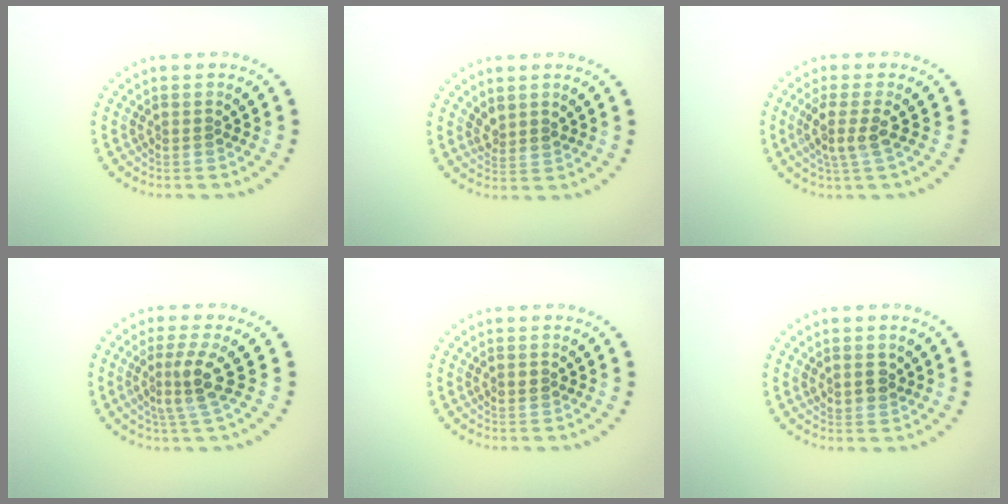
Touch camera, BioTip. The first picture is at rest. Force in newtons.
{"total": 1.4, "press": 1.1, "slide": 0.8}
{"total": 2.5, "press": 2.0, "slide": 1.6}
{"total": 3.1, "press": 2.3, "slide": 2.1}
{"total": 0.8, "press": 0.8, "slide": 0.1}
{"total": 1.3, "press": 1.3, "slide": 0.4}